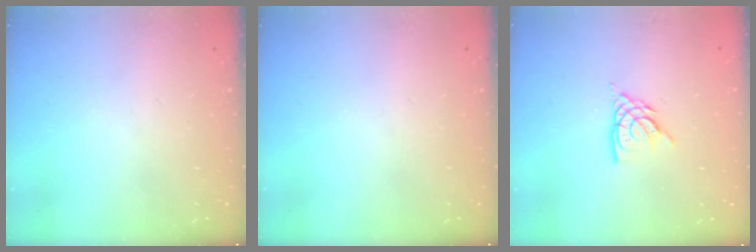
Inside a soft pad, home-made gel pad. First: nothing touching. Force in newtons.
{"total": 0.0}
{"total": 7.3, "press": 7.3, "slide": 0.6}